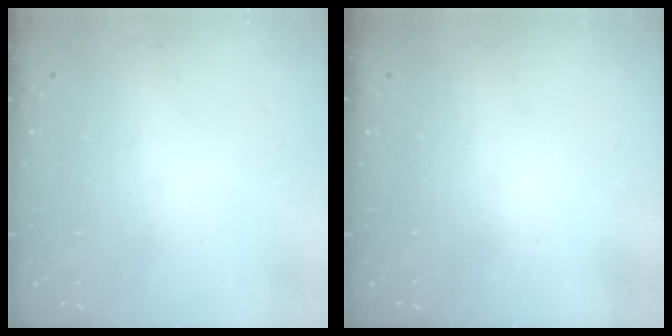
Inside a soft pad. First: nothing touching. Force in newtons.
{"total": 2.3, "press": 2.2, "slide": 0.7}